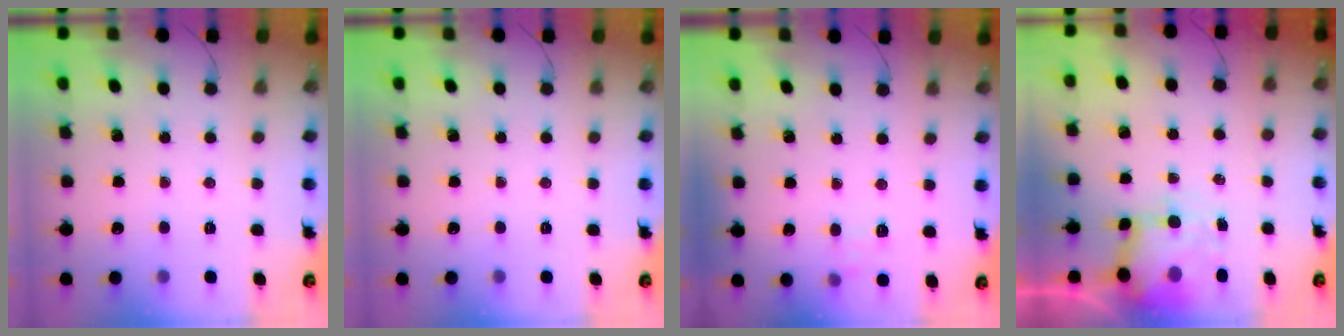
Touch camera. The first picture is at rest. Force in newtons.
{"total": 0.0}
{"total": 6.7, "press": 6.5, "slide": 1.7}
{"total": 7.1, "press": 6.9, "slide": 1.4}